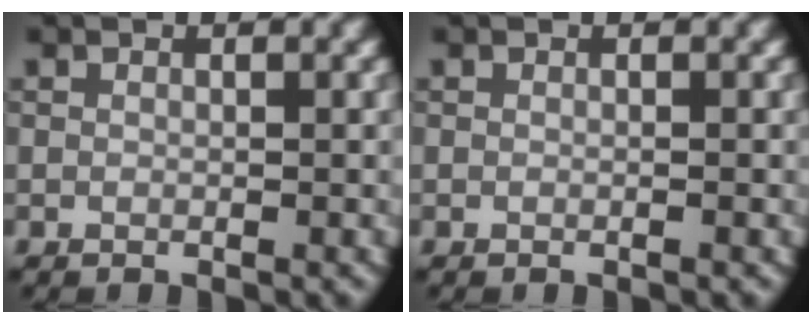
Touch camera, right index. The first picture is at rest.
{"total": 0.0}